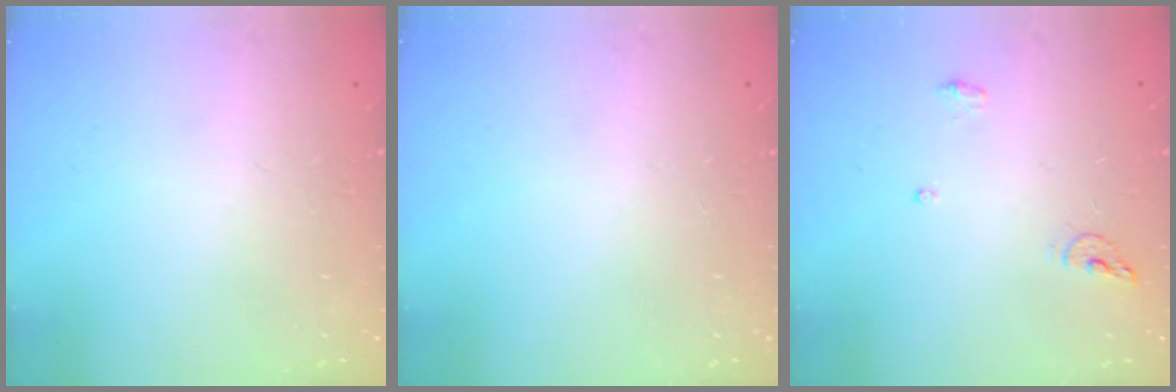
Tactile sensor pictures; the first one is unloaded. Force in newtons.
{"total": 0.0}
{"total": 6.1, "press": 5.9, "slide": 1.4}